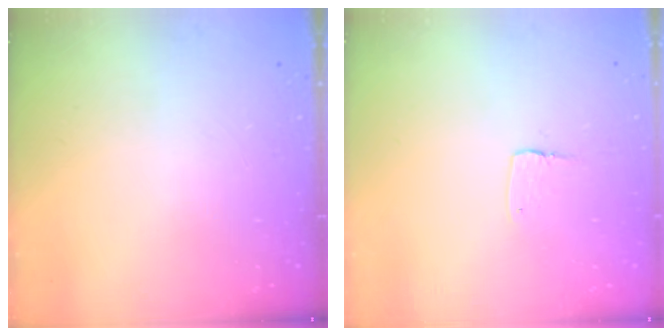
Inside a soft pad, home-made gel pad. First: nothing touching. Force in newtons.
{"total": 2.9, "press": 2.9, "slide": 0.2}